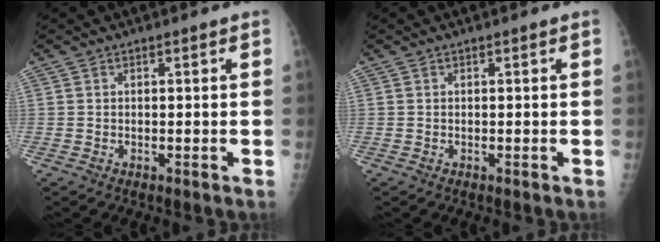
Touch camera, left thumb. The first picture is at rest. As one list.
[{"total": 0.0}]